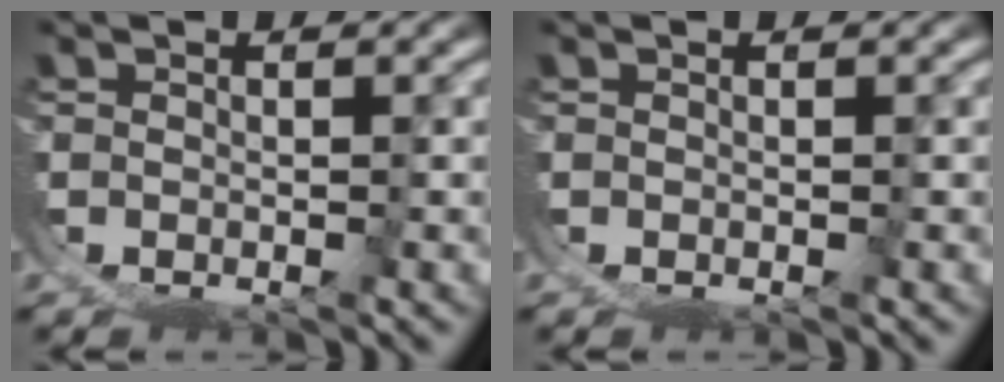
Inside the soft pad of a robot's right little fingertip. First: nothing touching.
{"total": 0.0}